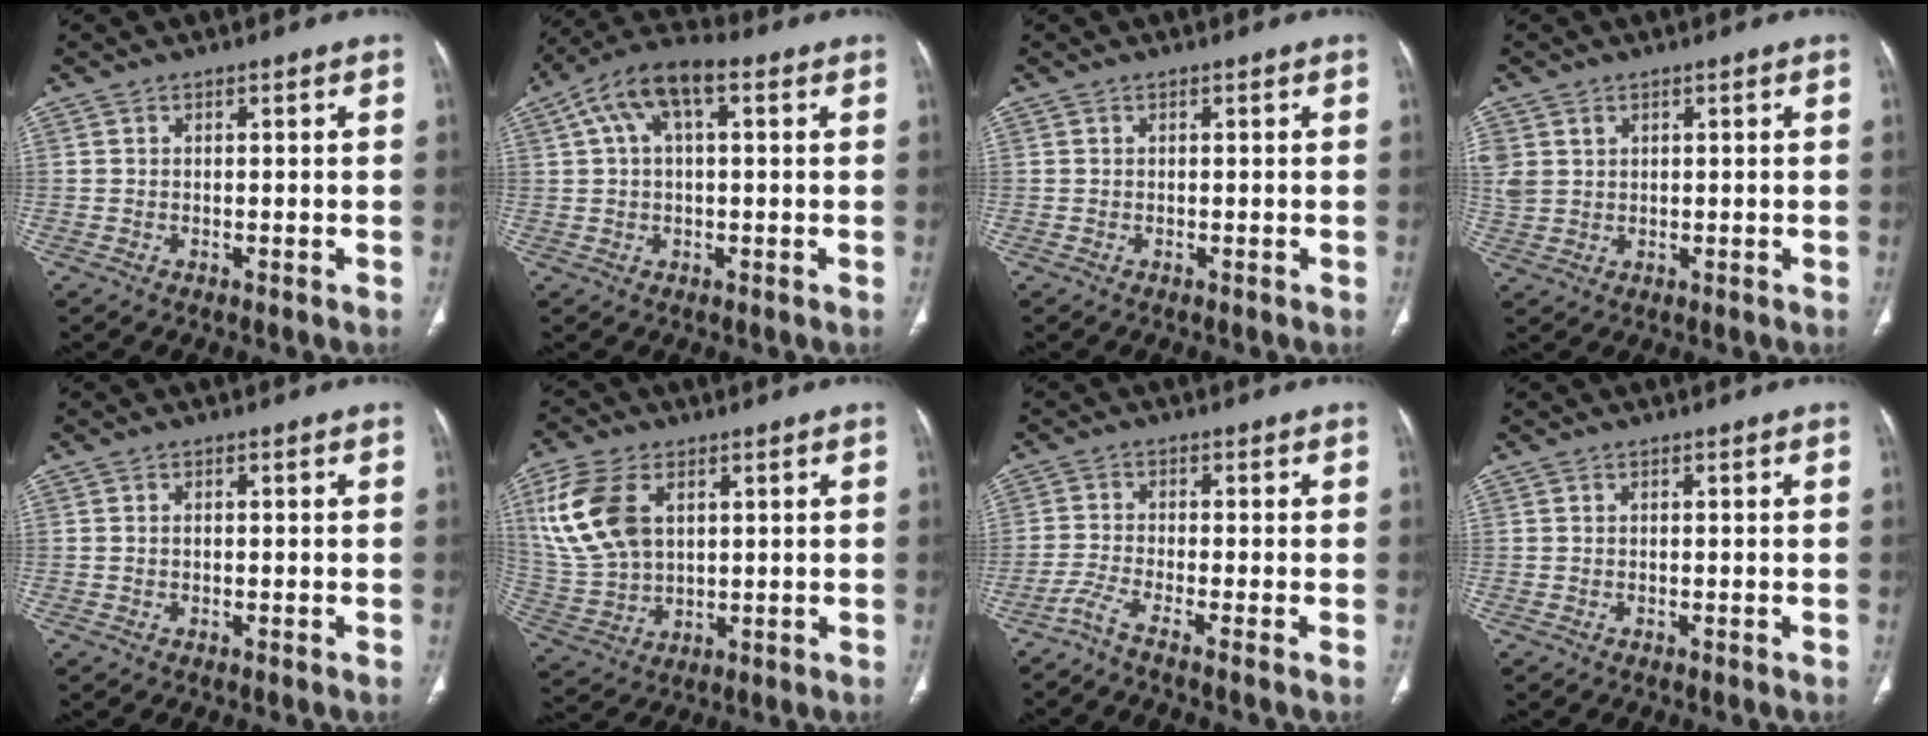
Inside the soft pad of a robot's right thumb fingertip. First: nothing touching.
{"total": 10.2, "force": [3.4, 4.6, 8.5], "torque": [-0.165, 0.039, 0.054]}
{"total": 0.0}
{"total": 5.7, "force": [1.8, 4.9, 2.5], "torque": [-0.063, 0.000, 0.047]}
{"total": 0.7, "force": [0.0, 0.5, 0.5], "torque": [-0.012, 0.002, 0.000]}
{"total": 14.6, "force": [4.7, 9.4, 10.2], "torque": [-0.214, -0.006, 0.104]}
{"total": 3.2, "force": [-2.4, -1.0, 1.9], "torque": [-0.062, 0.002, -0.059]}
{"total": 0.0}